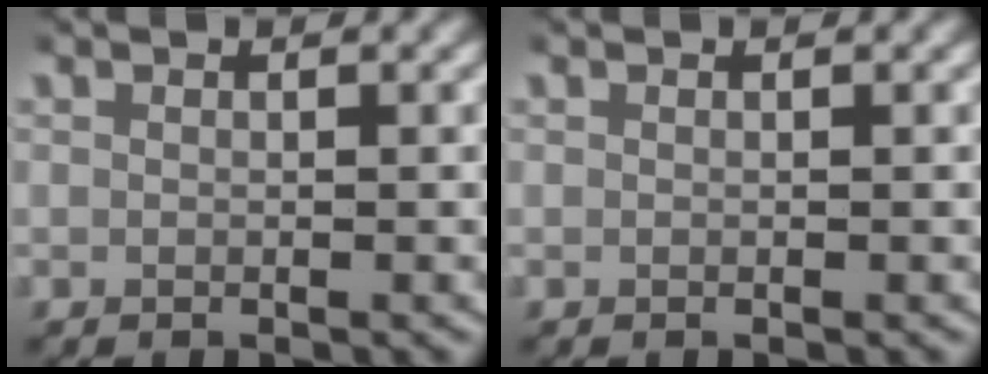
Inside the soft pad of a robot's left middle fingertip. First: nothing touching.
{"total": 0.0}